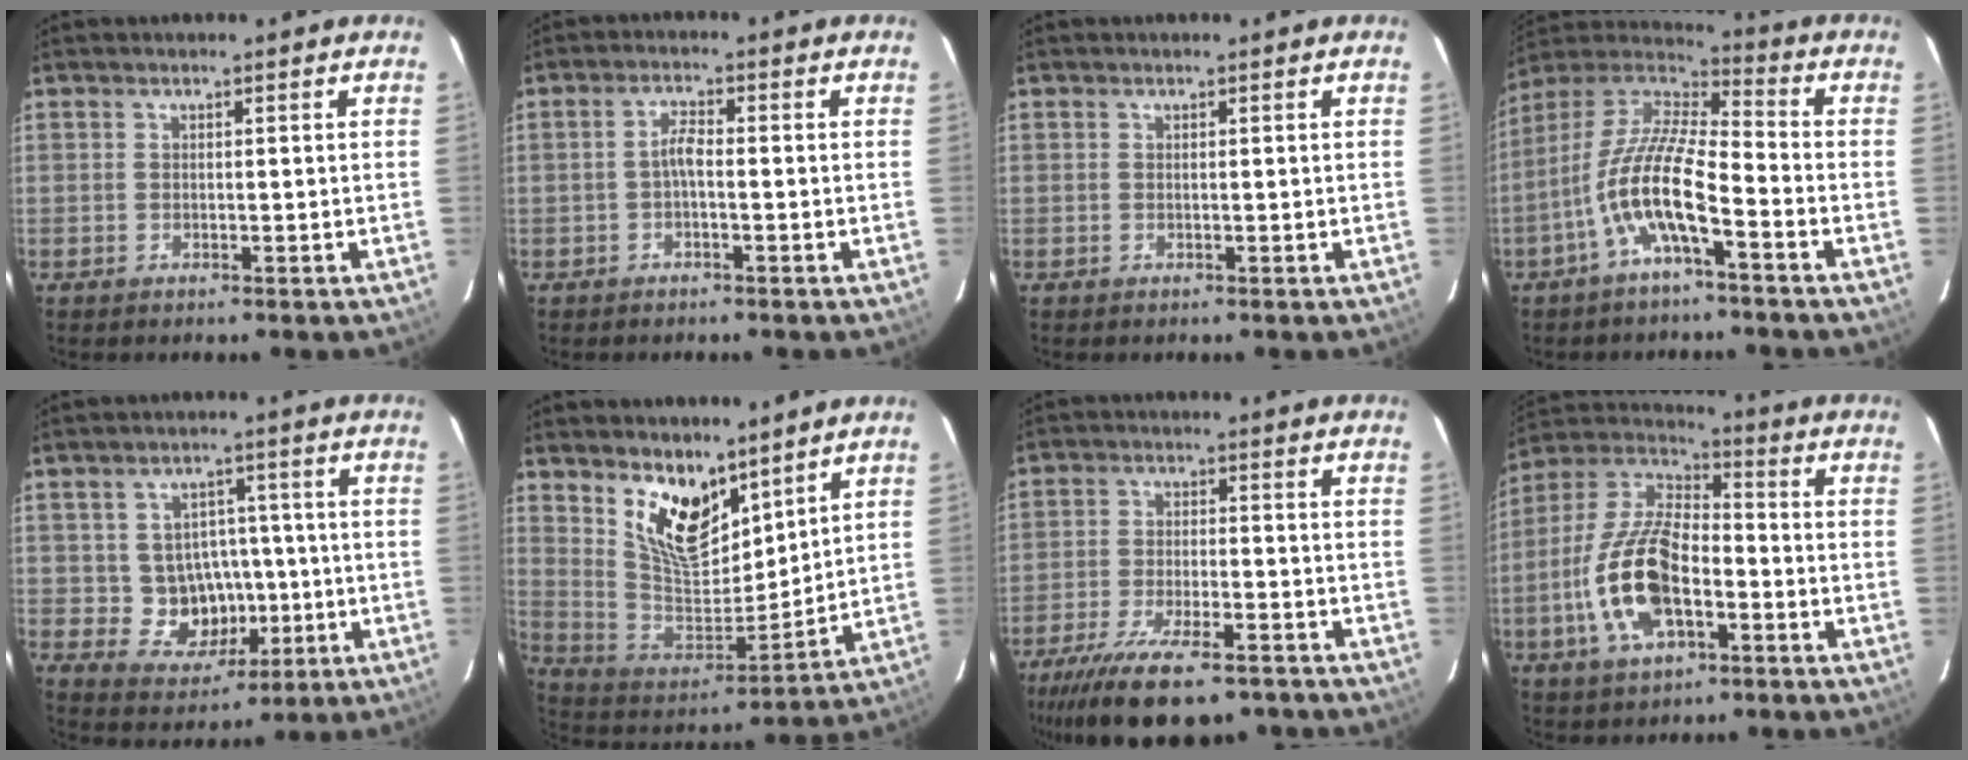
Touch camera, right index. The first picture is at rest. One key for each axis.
{"total": 2.4, "fx": -0.8, "fy": 0.6, "fz": 2.2, "tx": -0.046, "ty": 0.009, "tz": -0.017}
{"total": 0.0}
{"total": 13.9, "fx": -5.8, "fy": 3.5, "fz": 12.2, "tx": -0.236, "ty": -0.001, "tz": -0.115}
{"total": 8.9, "fx": -1.0, "fy": 8.2, "fz": 3.4, "tx": -0.075, "ty": 0.014, "tz": 0.005}
{"total": 14.3, "fx": 9.4, "fy": 6.8, "fz": 8.2, "tx": -0.157, "ty": -0.010, "tz": 0.188}
{"total": 17.6, "fx": -13.2, "fy": 5.4, "fz": 10.3, "tx": -0.211, "ty": -0.045, "tz": -0.208}
{"total": 16.4, "fx": -5.2, "fy": 7.6, "fz": 13.5, "tx": -0.288, "ty": 0.002, "tz": -0.098}